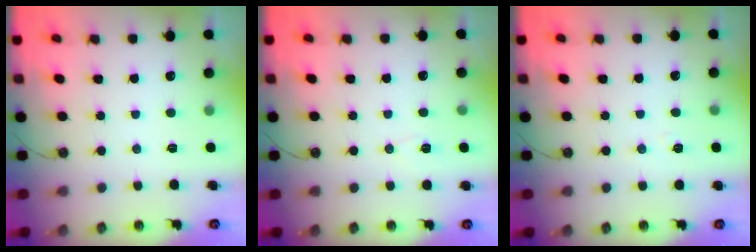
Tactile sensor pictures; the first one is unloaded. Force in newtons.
{"total": 4.7, "press": 4.5, "slide": 1.6}
{"total": 5.2, "press": 4.8, "slide": 1.8}